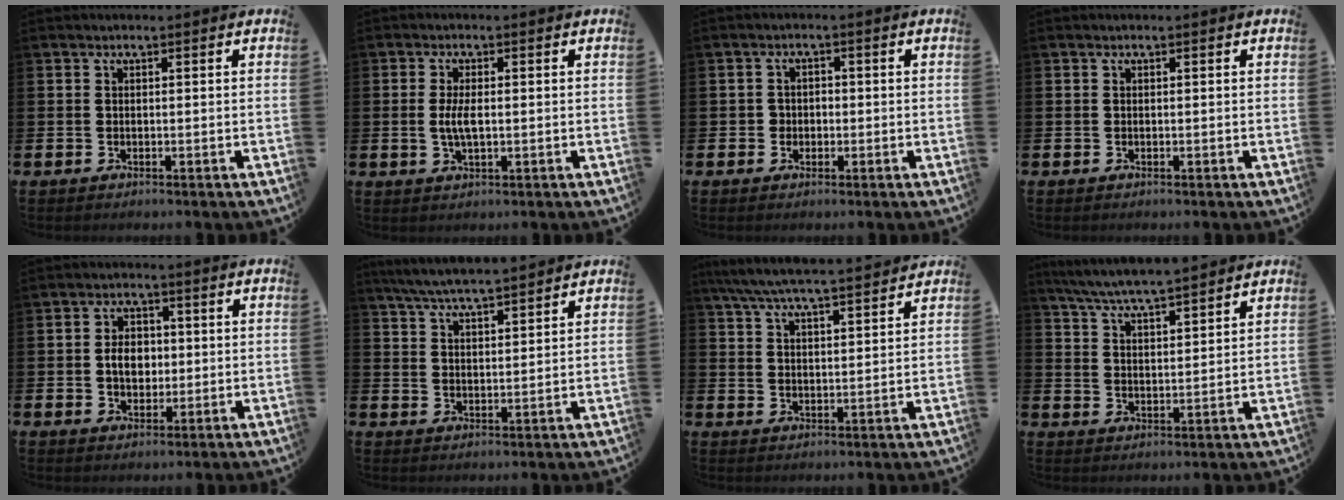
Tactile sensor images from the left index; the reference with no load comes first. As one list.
[{"total": 3.4, "force": [0.1, 1.3, 3.2], "torque": [-0.061, -0.002, -0.004]}, {"total": 1.7, "force": [-0.3, 1.7, 0.4], "torque": [-0.005, 0.004, -0.012]}, {"total": 0.0}, {"total": 4.0, "force": [0.0, 3.0, 2.6], "torque": [-0.026, -0.001, -0.010]}, {"total": 5.9, "force": [5.7, 0.2, 1.4], "torque": [-0.045, -0.026, 0.103]}, {"total": 6.6, "force": [6.3, 0.2, 2.1], "torque": [-0.061, -0.034, 0.111]}, {"total": 6.4, "force": [6.2, -0.1, 1.5], "torque": [-0.051, -0.037, 0.110]}]